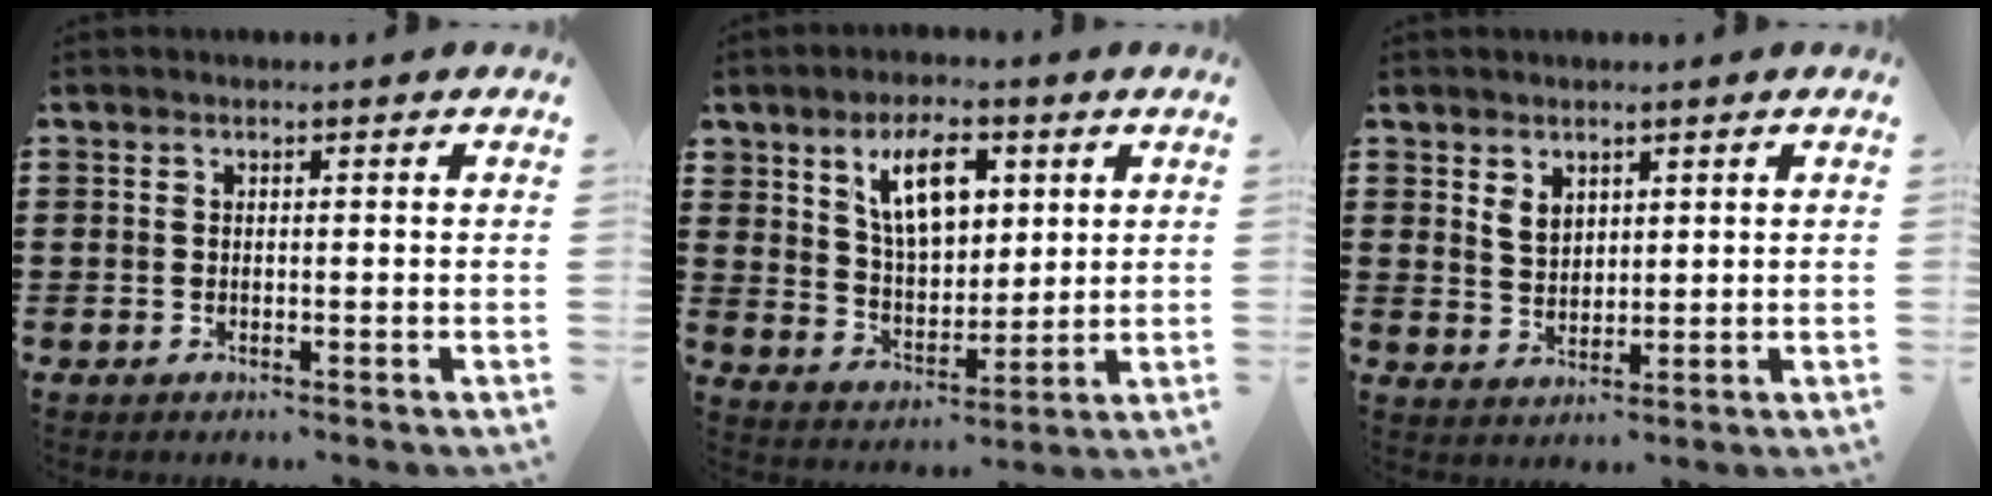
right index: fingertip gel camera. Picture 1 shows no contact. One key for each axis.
{"total": 9.4, "fx": 4.1, "fy": 4.9, "fz": 6.9, "tx": -0.129, "ty": 0.005, "tz": 0.069}
{"total": 2.9, "fx": 1.8, "fy": 1.9, "fz": 1.0, "tx": -0.027, "ty": 0.008, "tz": 0.034}